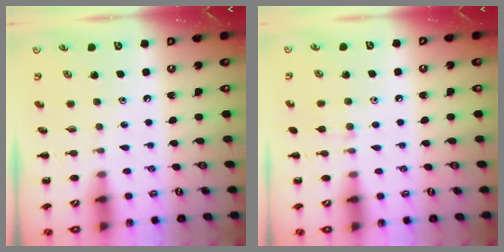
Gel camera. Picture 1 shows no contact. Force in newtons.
{"total": 6.5, "press": 6.0, "slide": 2.3}